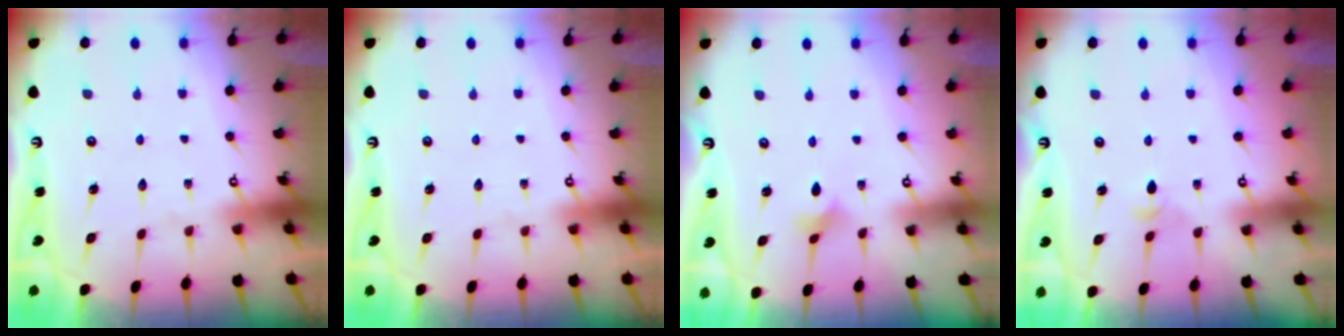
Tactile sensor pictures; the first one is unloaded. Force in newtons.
{"total": 0.0}
{"total": 2.0, "press": 2.0, "slide": 0.4}
{"total": 3.2, "press": 3.1, "slide": 0.8}